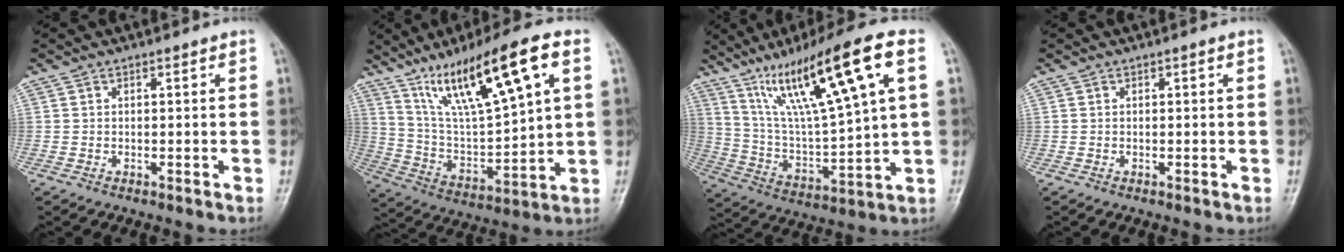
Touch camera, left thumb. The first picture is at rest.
{"total": 20.0, "force": [9.8, 4.5, 16.9], "torque": [-0.276, -0.019, 0.187]}
{"total": 21.9, "force": [9.7, 3.5, 19.3], "torque": [-0.327, -0.013, 0.178]}
{"total": 0.0}